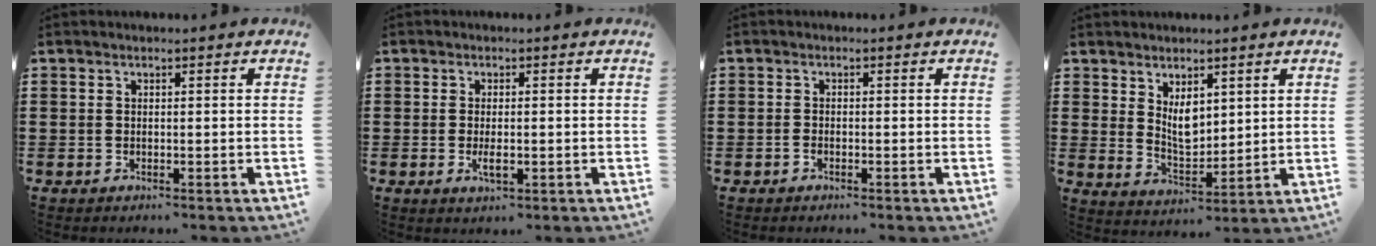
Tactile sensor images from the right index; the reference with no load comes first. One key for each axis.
{"total": 2.7, "fx": -0.6, "fy": 0.9, "fz": 2.5, "tx": -0.053, "ty": -0.004, "tz": -0.012}
{"total": 0.7, "fx": -0.5, "fy": 0.2, "fz": 0.4, "tx": -0.010, "ty": -0.004, "tz": -0.010}
{"total": 4.9, "fx": 2.5, "fy": 2.7, "fz": 3.3, "tx": -0.055, "ty": -0.009, "tz": 0.042}